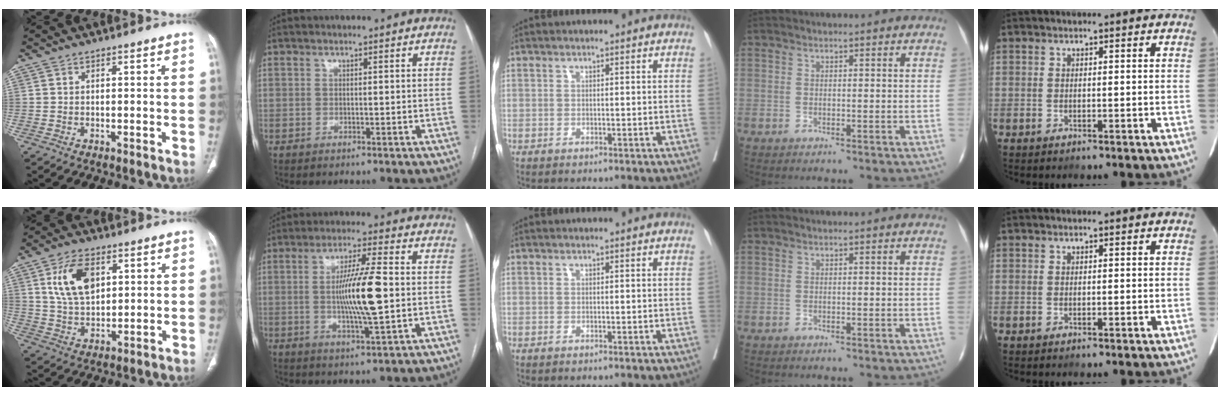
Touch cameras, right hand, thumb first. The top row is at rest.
{"thumb": {"total": 10.6, "force": [3.7, 6.2, 7.7], "torque": [-0.130, -0.011, 0.075]}, "index": {"total": 10.8, "force": [-0.2, 0.9, 10.8], "torque": [-0.197, -0.003, -0.005]}}